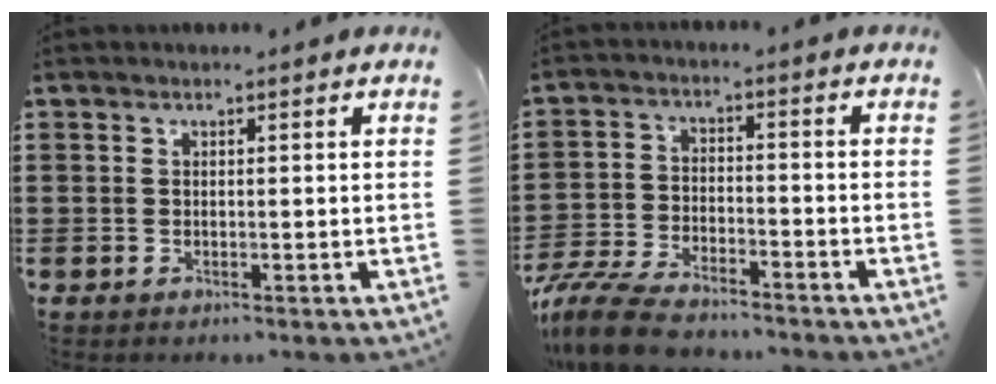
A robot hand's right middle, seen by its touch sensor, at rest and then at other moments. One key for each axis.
{"total": 7.9, "fx": -7.1, "fy": 1.5, "fz": 3.1, "tx": -0.072, "ty": 0.009, "tz": -0.141}